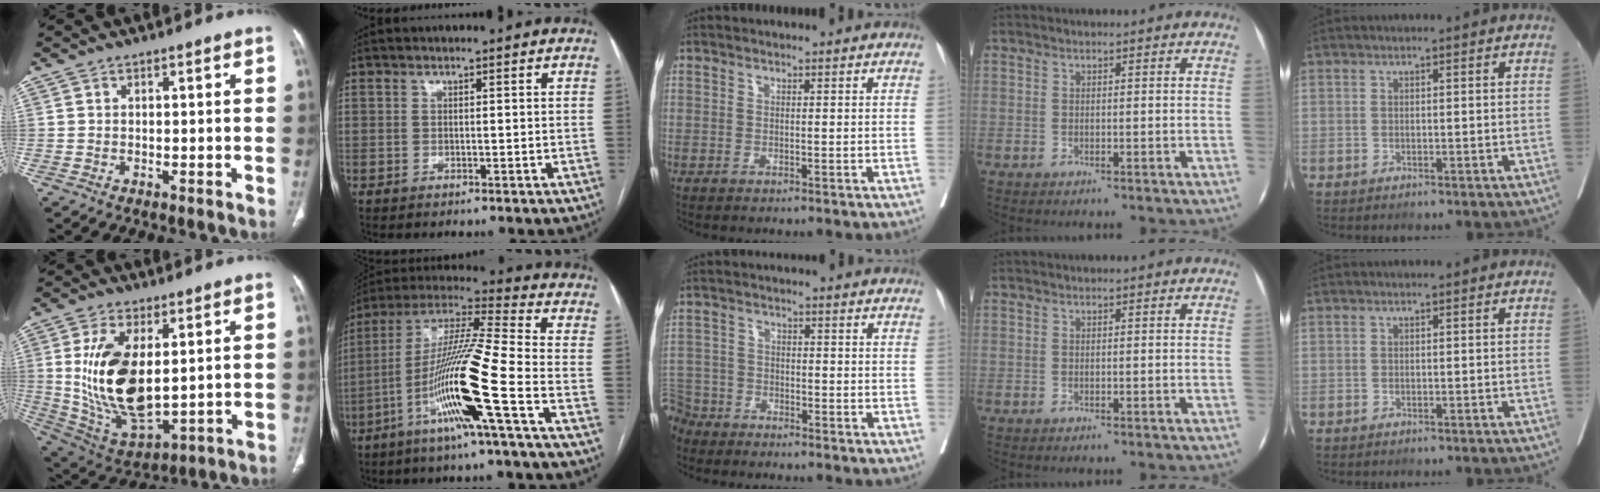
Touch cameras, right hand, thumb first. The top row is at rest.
{"thumb": {"total": 18.0, "force": [2.7, 9.0, 15.3], "torque": [-0.288, -0.022, 0.070]}, "index": {"total": 17.0, "force": [-6.4, -0.9, 15.7], "torque": [-0.308, -0.006, -0.127]}, "middle": {"total": 7.3, "force": [-6.5, 3.3, 0.6], "torque": [-0.015, 0.003, -0.128]}}